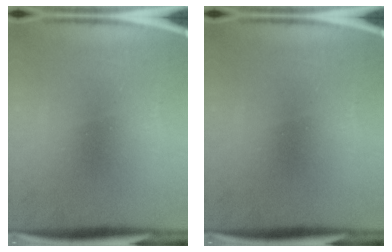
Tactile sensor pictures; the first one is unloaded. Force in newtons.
{"total": 0.0}